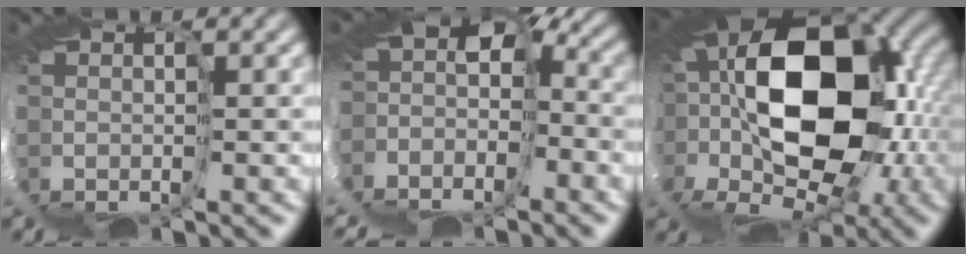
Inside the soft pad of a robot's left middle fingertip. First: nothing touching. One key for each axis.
{"total": 5.8, "fx": -4.7, "fy": 2.7, "fz": 2.0, "tx": -0.052, "ty": -0.024, "tz": -0.032}
{"total": 12.6, "fx": 0.8, "fy": 7.6, "fz": 10.0, "tx": -0.144, "ty": 0.006, "tz": 0.011}